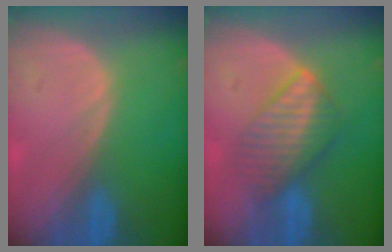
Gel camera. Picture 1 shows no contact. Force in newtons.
{"total": 6.6, "press": 6.5, "slide": 1.3}